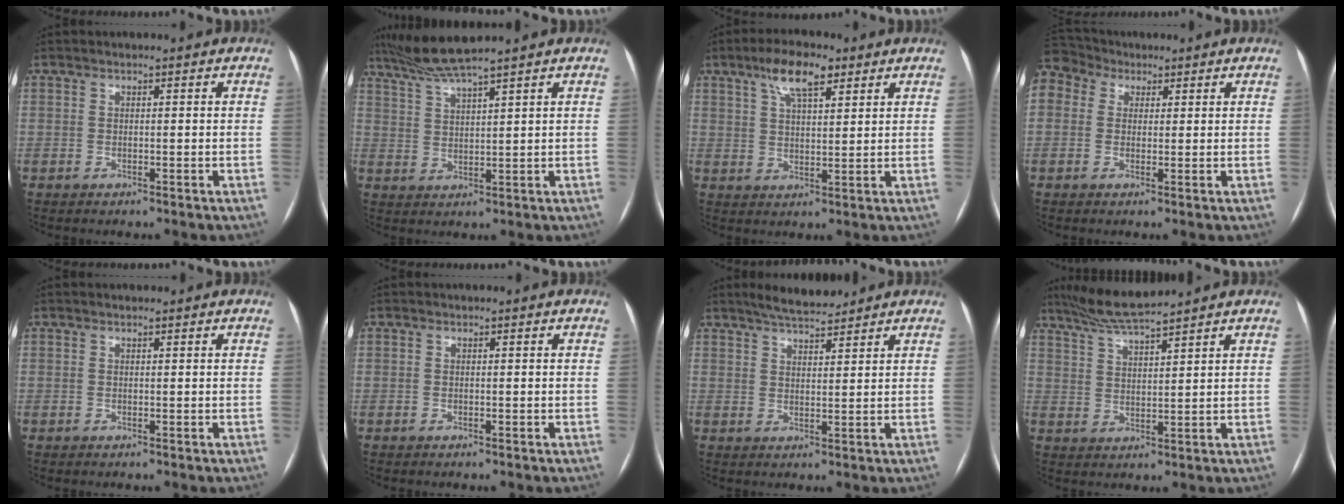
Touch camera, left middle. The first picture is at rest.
{"total": 6.1, "force": [5.4, -1.4, 2.4], "torque": [-0.060, 0.002, 0.111]}
{"total": 7.5, "force": [4.6, 2.4, 5.5], "torque": [-0.105, 0.016, 0.080]}
{"total": 9.3, "force": [5.0, 7.1, 3.4], "torque": [-0.093, 0.057, 0.095]}
{"total": 0.7, "force": [0.6, 0.2, 0.3], "torque": [-0.011, 0.009, 0.011]}
{"total": 0.0}
{"total": 6.2, "force": [5.5, 0.9, 2.7], "torque": [-0.048, 0.013, 0.097]}
{"total": 7.7, "force": [7.0, -0.9, 3.2], "torque": [-0.063, 0.011, 0.132]}